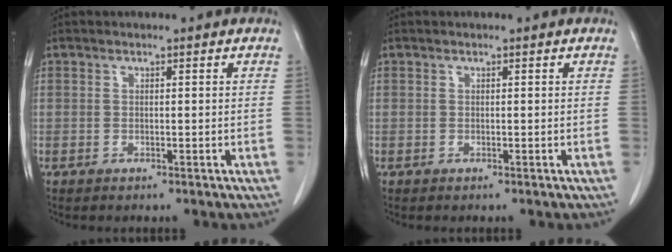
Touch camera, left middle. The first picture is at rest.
{"total": 0.0}